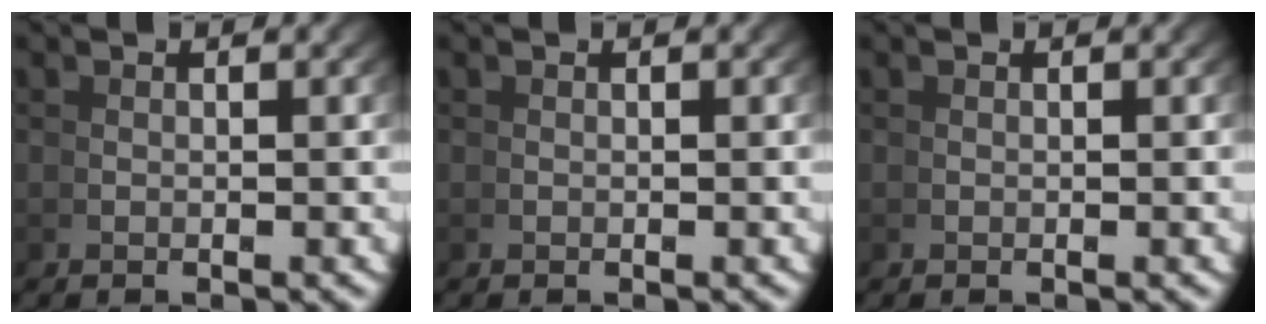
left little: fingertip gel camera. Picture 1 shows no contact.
{"total": 0.0}
{"total": 0.0}